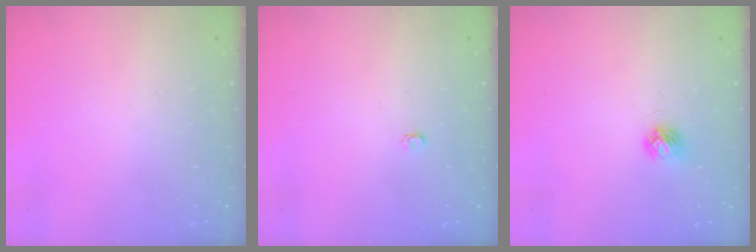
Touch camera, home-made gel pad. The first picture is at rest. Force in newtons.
{"total": 2.6, "press": 2.6, "slide": 0.4}
{"total": 4.6, "press": 4.6, "slide": 0.5}